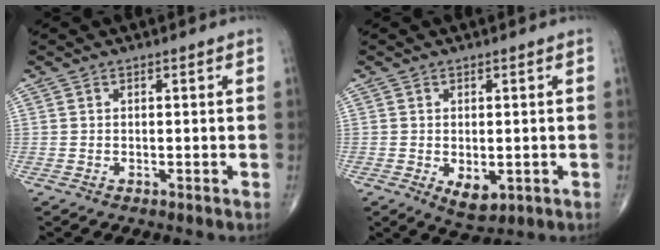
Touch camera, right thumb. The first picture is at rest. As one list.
[{"total": 4.6, "force": [-1.1, 2.6, 3.6], "torque": [-0.048, -0.009, -0.005]}]